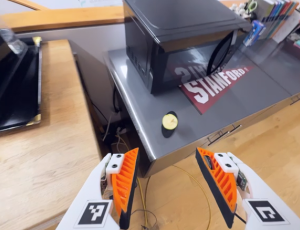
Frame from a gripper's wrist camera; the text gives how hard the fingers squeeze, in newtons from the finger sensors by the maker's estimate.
{"total": 0.7, "left": 1.1, "right": 0.4}